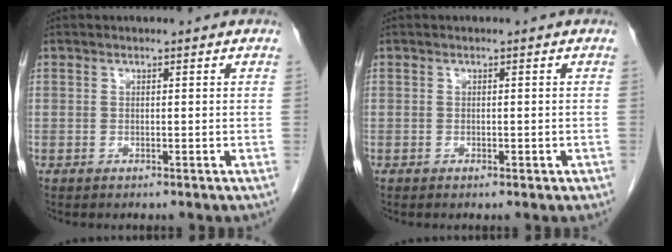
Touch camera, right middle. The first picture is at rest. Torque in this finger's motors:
{"motor_torque": [0.00, 0.10, -0.04, -0.01]}